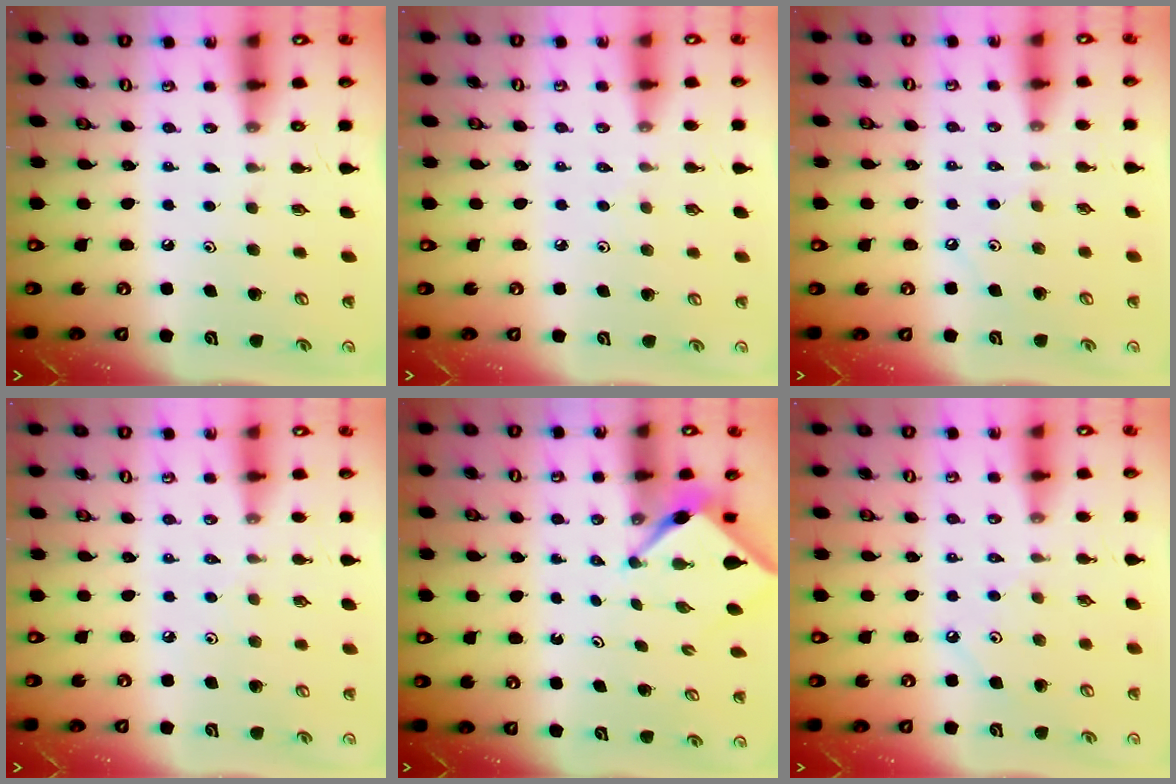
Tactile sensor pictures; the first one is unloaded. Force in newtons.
{"total": 1.1, "press": 1.0, "slide": 0.4}
{"total": 2.1, "press": 2.1, "slide": 0.4}
{"total": 2.7, "press": 2.6, "slide": 0.6}
{"total": 3.0, "press": 3.0, "slide": 0.3}
{"total": 2.7, "press": 2.7, "slide": 0.2}